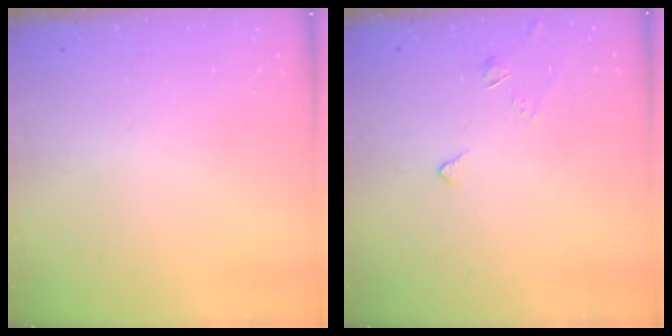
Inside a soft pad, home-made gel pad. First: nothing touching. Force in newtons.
{"total": 2.9, "press": 2.8, "slide": 0.6}